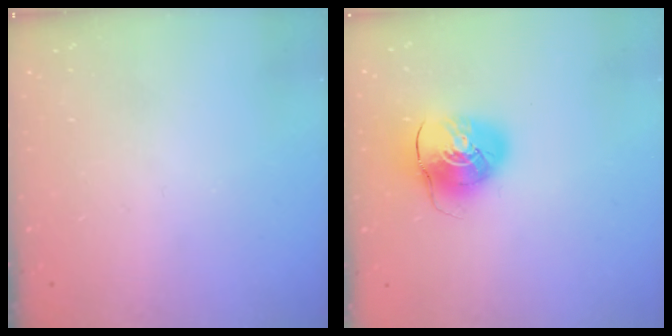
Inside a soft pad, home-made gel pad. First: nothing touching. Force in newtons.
{"total": 10.2, "press": 10.1, "slide": 1.3}